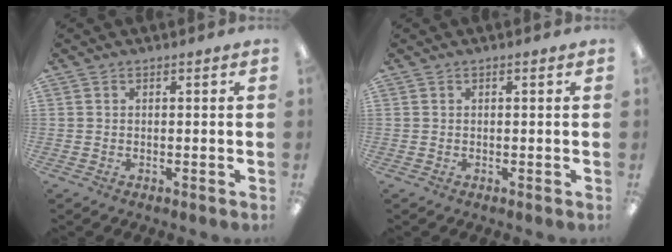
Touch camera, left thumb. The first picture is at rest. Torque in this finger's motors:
{"motor_torque": [-0.25, 0.01, -0.47, 0.08, 0.00]}